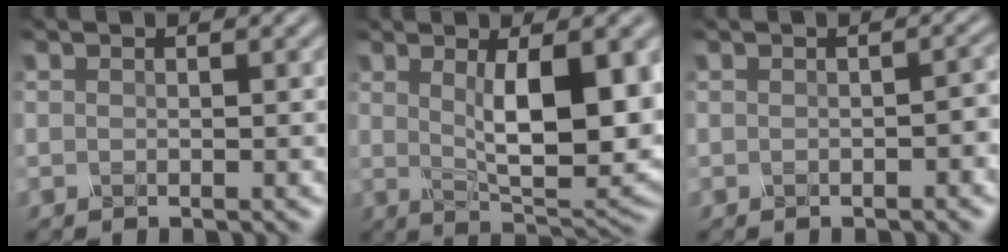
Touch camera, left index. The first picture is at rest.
{"total": 9.0, "force": [1.4, 2.8, 8.5], "torque": [-0.128, -0.011, 0.032]}
{"total": 1.3, "force": [-0.3, 0.6, 1.1], "torque": [-0.015, 0.003, -0.002]}